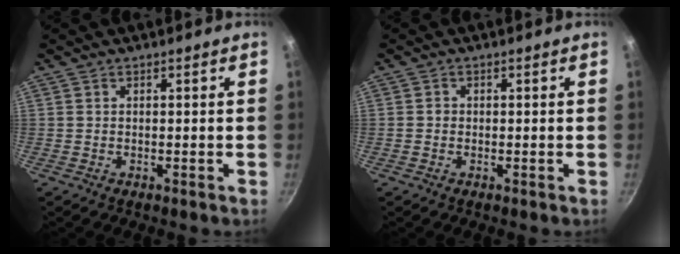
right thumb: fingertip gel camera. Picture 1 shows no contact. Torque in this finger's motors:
{"motor_torque": [0.08, 0.12, -0.15, 0.08, 0.01]}